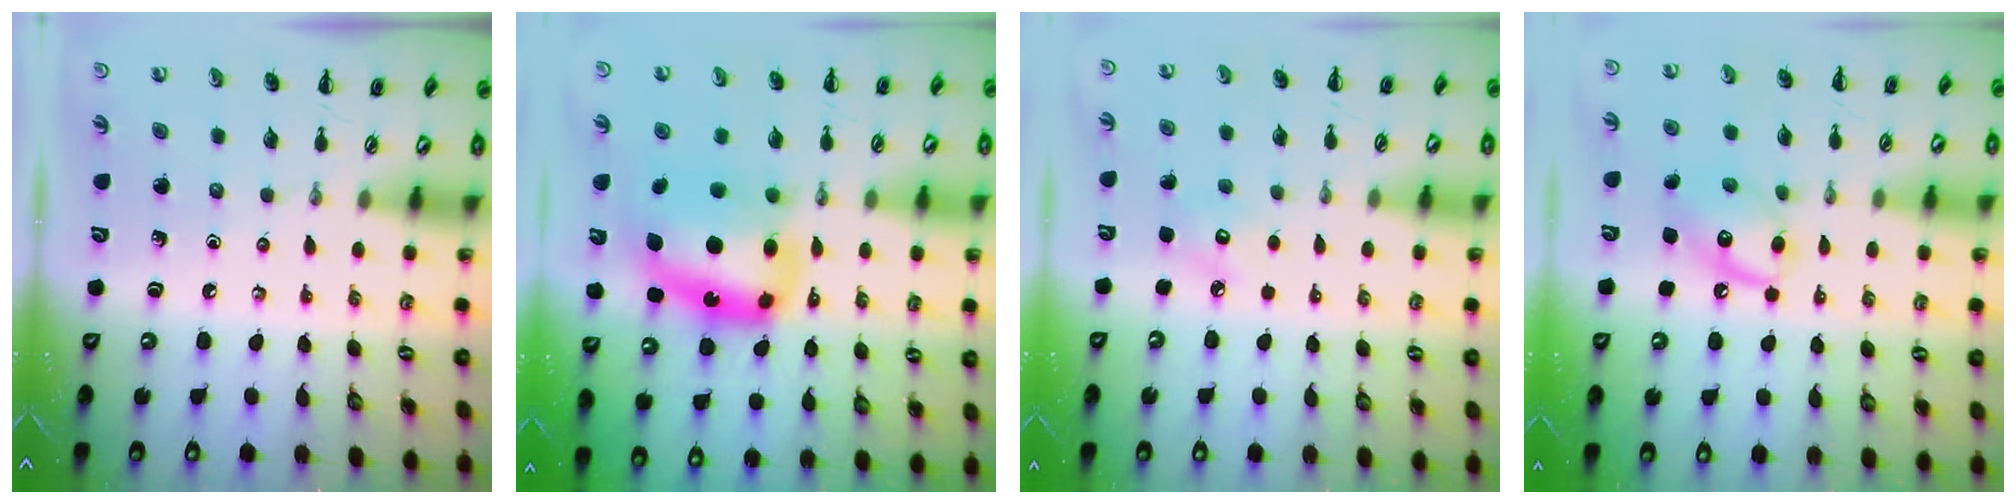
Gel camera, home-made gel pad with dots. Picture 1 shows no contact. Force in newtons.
{"total": 13.9, "press": 13.5, "slide": 3.6}
{"total": 3.8, "press": 3.7, "slide": 0.9}
{"total": 10.7, "press": 10.7, "slide": 0.4}